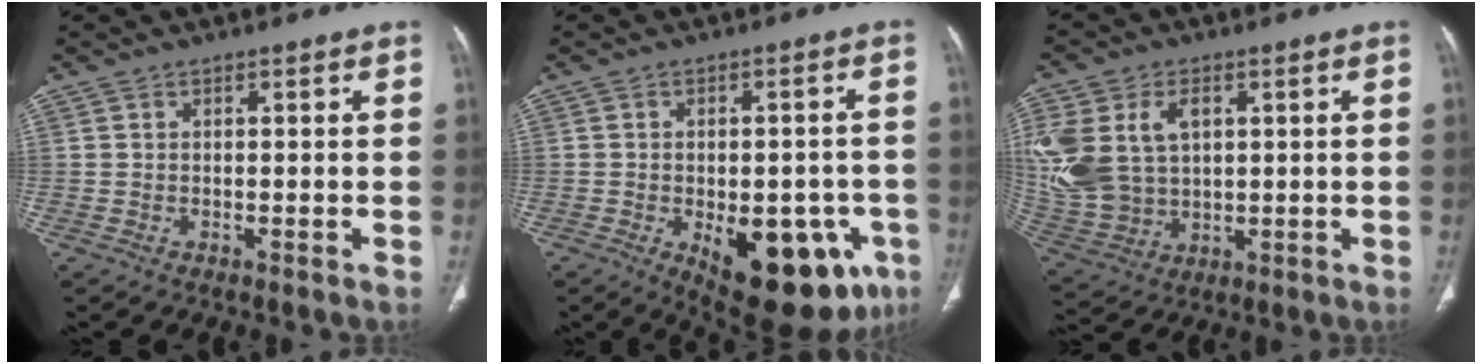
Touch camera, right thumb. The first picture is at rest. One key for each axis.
{"total": 19.5, "fx": -7.4, "fy": 9.5, "fz": 15.3, "tx": -0.148, "ty": 0.007, "tz": -0.078}
{"total": 18.8, "fx": 4.1, "fy": 13.4, "fz": 12.5, "tx": -0.294, "ty": 0.005, "tz": 0.098}